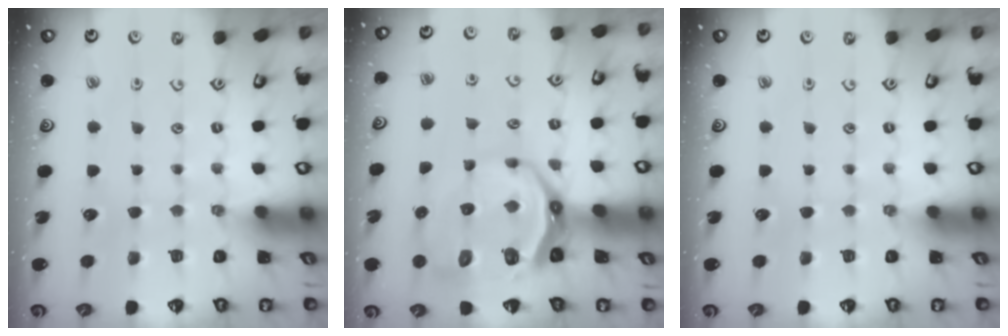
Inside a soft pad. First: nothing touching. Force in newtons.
{"total": 13.2, "press": 12.5, "slide": 4.3}
{"total": 0.0}